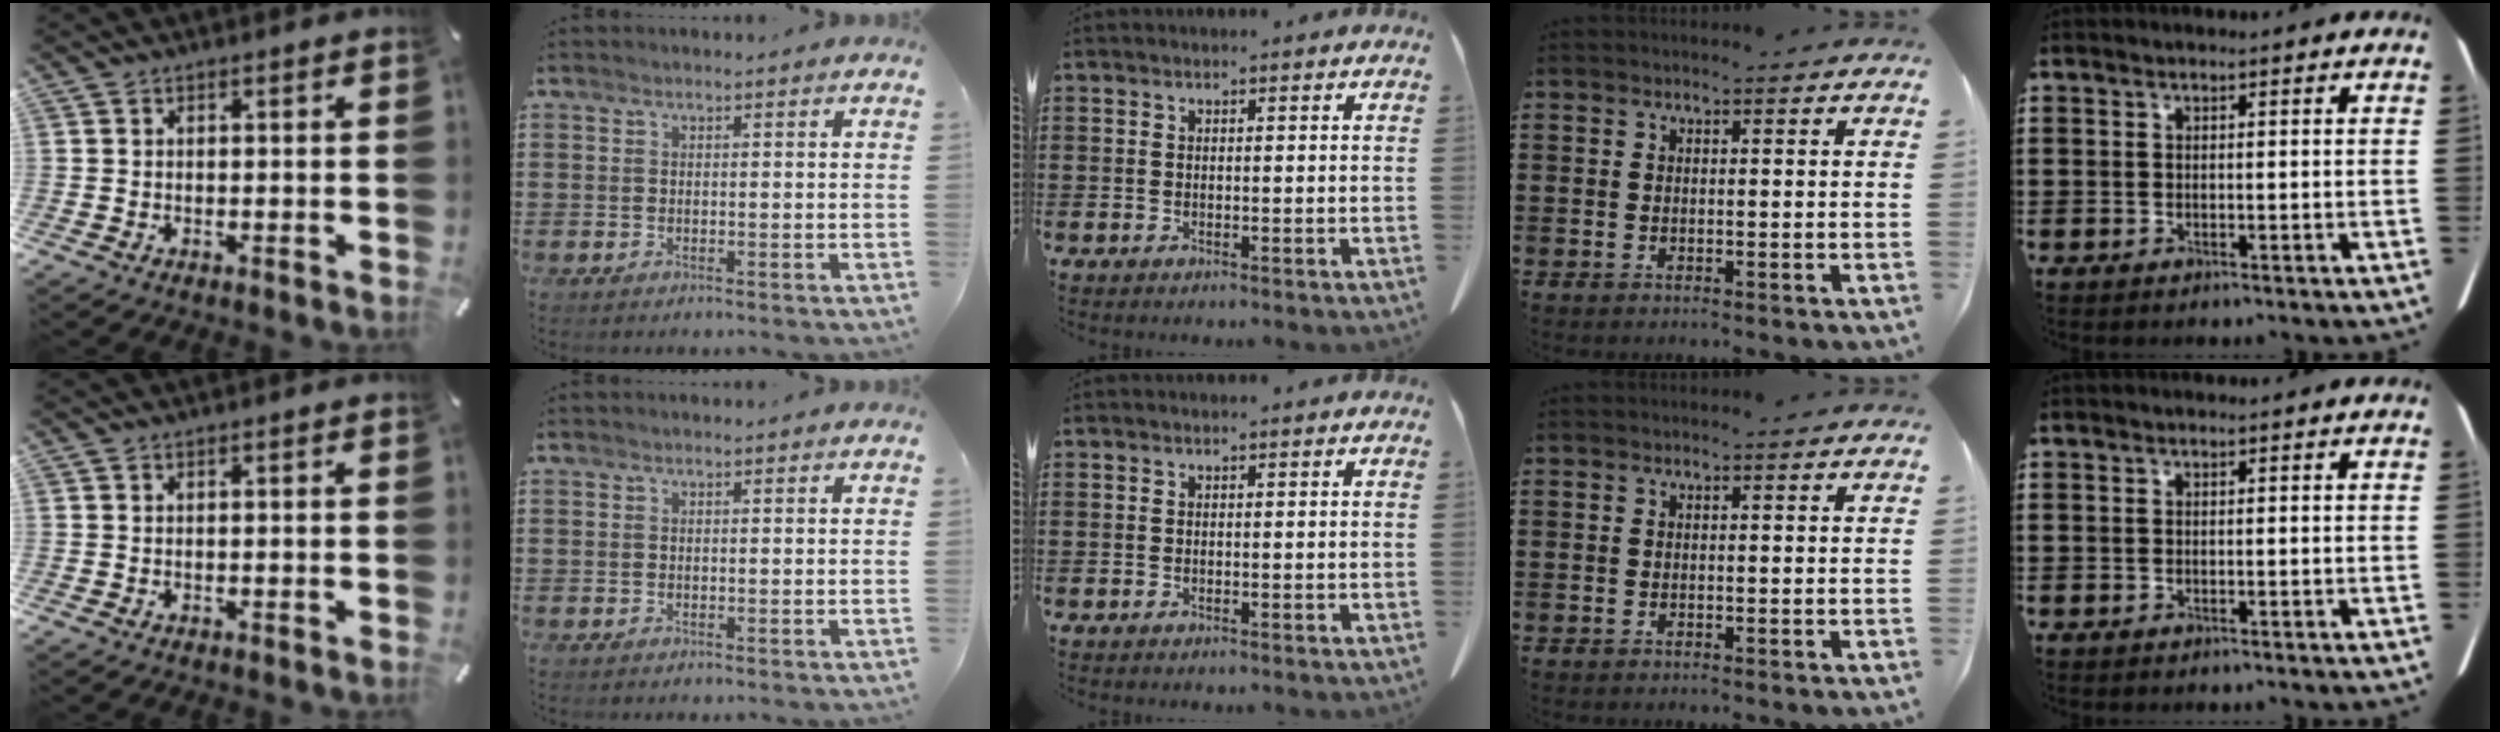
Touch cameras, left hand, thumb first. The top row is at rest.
{}